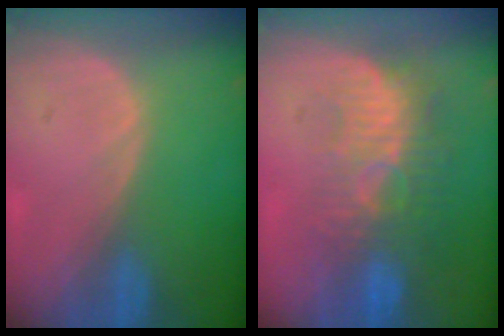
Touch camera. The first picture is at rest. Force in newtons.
{"total": 9.4, "press": 8.7, "slide": 3.7}